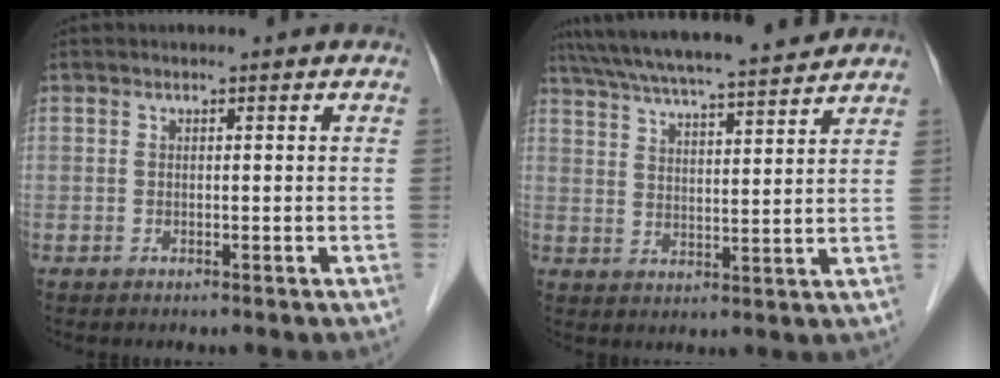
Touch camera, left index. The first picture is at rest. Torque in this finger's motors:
{"motor_torque": [1.00, -1.14, 0.70, 0.15]}